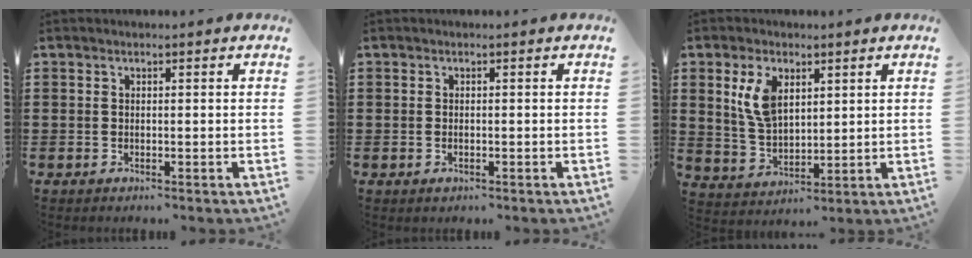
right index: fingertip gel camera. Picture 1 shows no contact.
{"total": 0.6, "force": [-0.2, 0.2, 0.5], "torque": [-0.011, -0.004, -0.003]}
{"total": 7.4, "force": [3.1, 4.1, 5.3], "torque": [-0.124, 0.008, 0.055]}